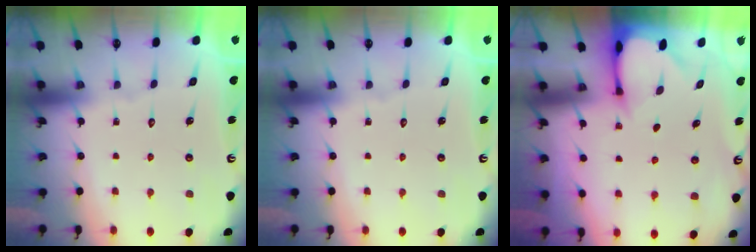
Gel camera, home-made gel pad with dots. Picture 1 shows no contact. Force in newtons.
{"total": 0.0}
{"total": 2.3, "press": 2.3, "slide": 0.1}